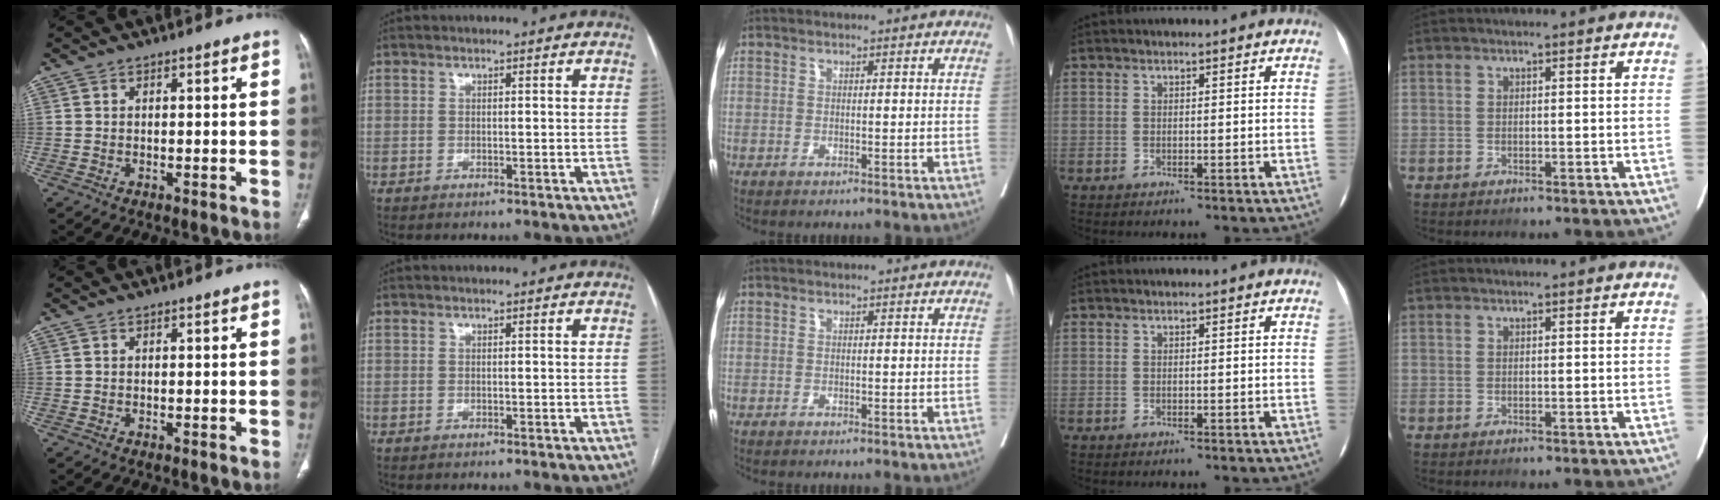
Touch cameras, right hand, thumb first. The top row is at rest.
{}